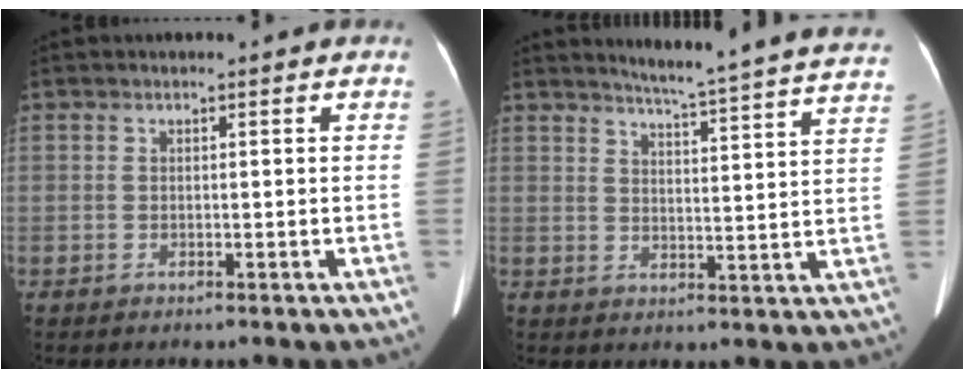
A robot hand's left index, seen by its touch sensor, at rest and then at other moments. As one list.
[{"total": 20.0, "force": [18.8, -1.2, 6.8], "torque": [-0.104, -0.074, 0.218]}]